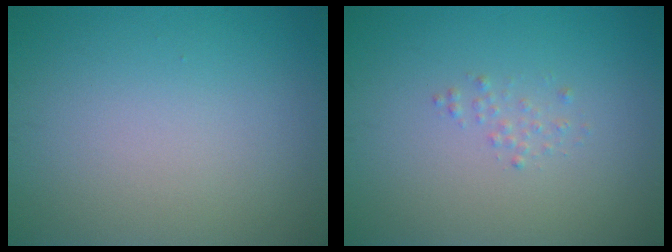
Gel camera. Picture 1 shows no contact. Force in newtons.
{"total": 0.8, "press": 0.8, "slide": 0.0}